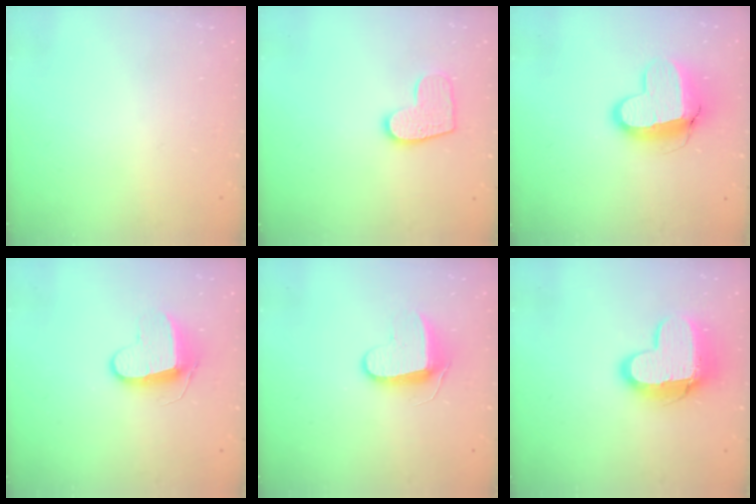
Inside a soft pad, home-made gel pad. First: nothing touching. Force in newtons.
{"total": 10.8, "press": 10.8, "slide": 0.7}
{"total": 13.1, "press": 13.0, "slide": 1.3}
{"total": 9.6, "press": 9.6, "slide": 0.2}
{"total": 9.0, "press": 8.9, "slide": 0.7}
{"total": 14.2, "press": 14.2, "slide": 1.1}